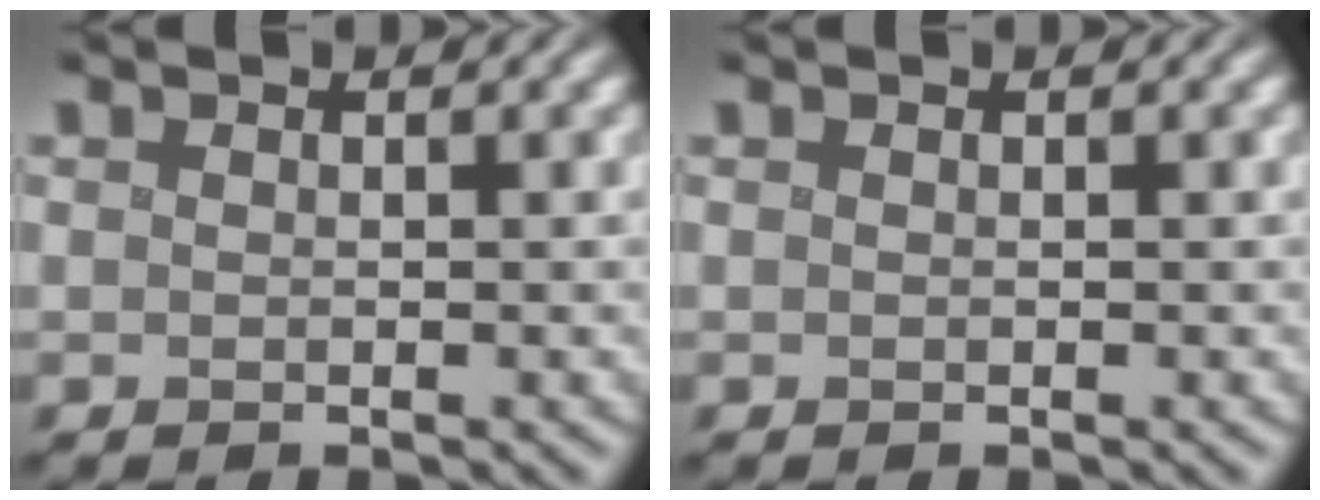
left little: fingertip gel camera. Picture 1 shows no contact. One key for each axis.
{"total": 0.0}